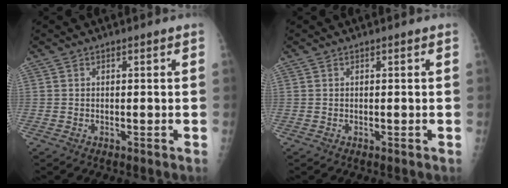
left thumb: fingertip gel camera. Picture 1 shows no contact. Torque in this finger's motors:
{"motor_torque": [0.00, 0.00, -0.12, -0.12, 0.00]}